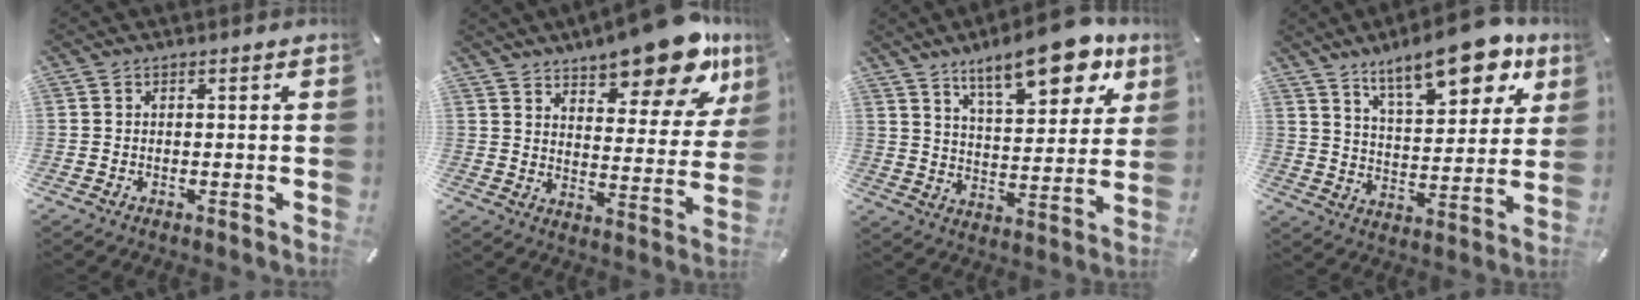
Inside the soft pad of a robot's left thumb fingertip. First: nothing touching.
{"total": 16.6, "force": [12.9, 5.6, 8.9], "torque": [-0.113, -0.101, 0.213]}
{"total": 17.1, "force": [11.6, 6.7, 10.7], "torque": [-0.159, -0.060, 0.191]}
{"total": 17.3, "force": [12.1, 6.8, 10.3], "torque": [-0.154, -0.066, 0.202]}